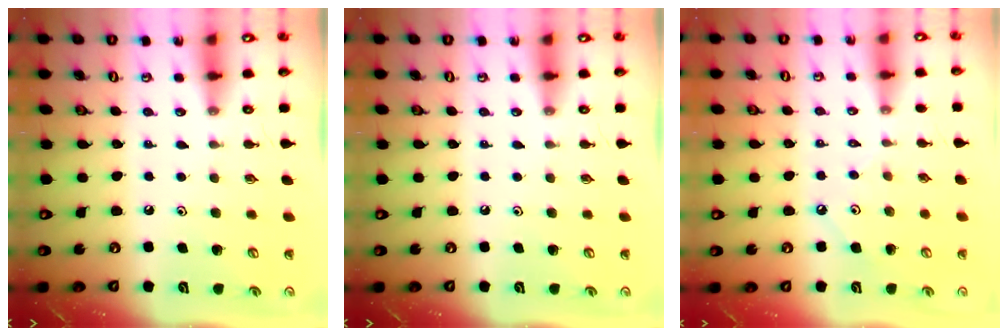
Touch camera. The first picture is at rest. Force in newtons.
{"total": 0.0}
{"total": 2.8, "press": 2.8, "slide": 0.1}